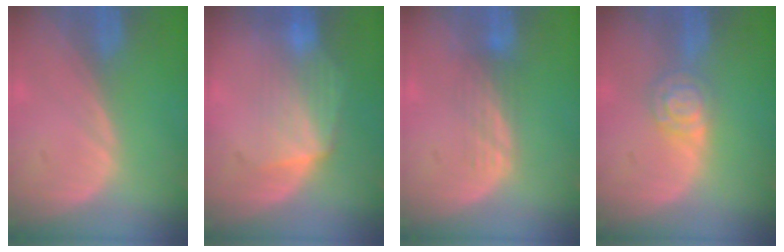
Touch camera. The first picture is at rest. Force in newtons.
{"total": 7.0, "press": 6.5, "slide": 2.6}
{"total": 3.4, "press": 3.0, "slide": 1.6}
{"total": 4.8, "press": 4.2, "slide": 2.3}